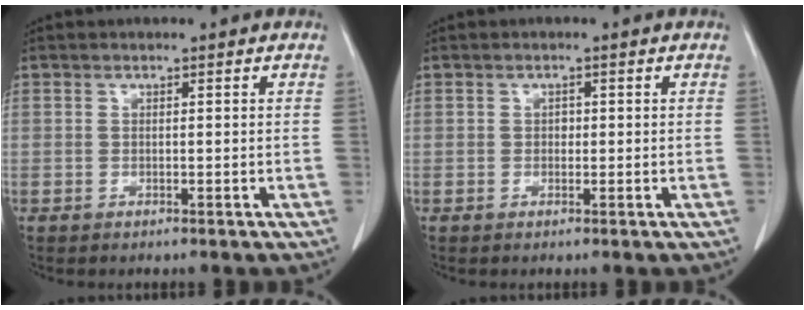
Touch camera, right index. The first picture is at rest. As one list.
[{"total": 0.8, "force": [0.0, 0.6, 0.5], "torque": [-0.004, 0.003, -0.002]}]